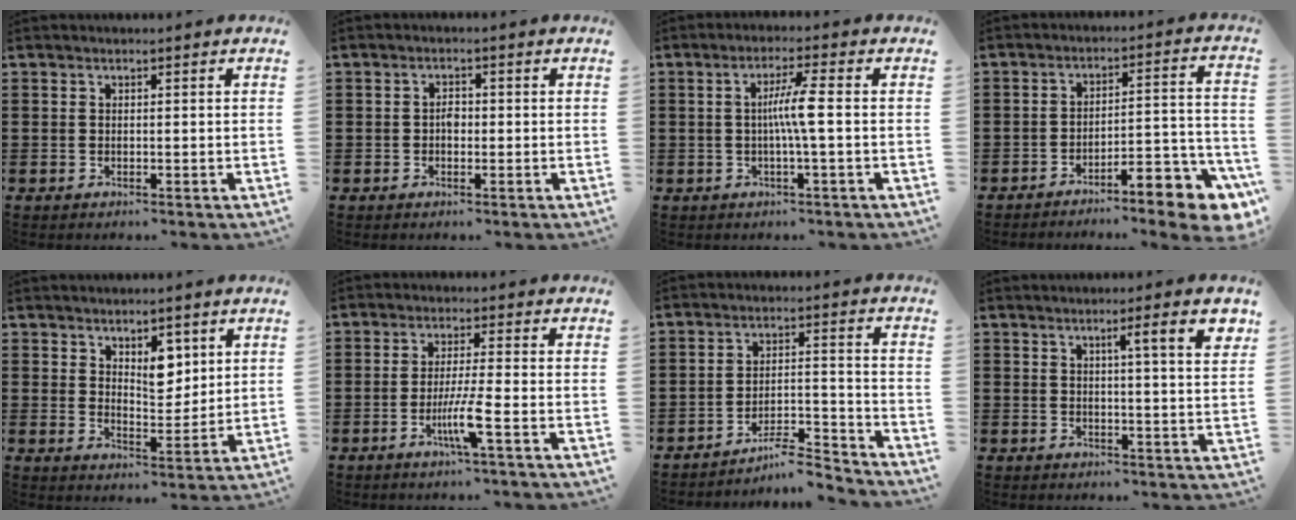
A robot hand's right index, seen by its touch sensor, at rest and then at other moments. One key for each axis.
{"total": 1.7, "fx": -0.3, "fy": 1.0, "fz": 1.3, "tx": -0.026, "ty": 0.003, "tz": -0.006}
{"total": 4.8, "fx": -0.3, "fy": -0.6, "fz": 4.7, "tx": -0.086, "ty": -0.006, "tz": -0.011}
{"total": 7.3, "fx": -6.1, "fy": 0.7, "fz": 3.9, "tx": -0.056, "ty": 0.001, "tz": -0.113}
{"total": 5.3, "fx": 2.9, "fy": 2.8, "fz": 3.5, "tx": -0.054, "ty": -0.007, "tz": 0.047}
{"total": 5.7, "fx": -2.5, "fy": -0.3, "fz": 5.1, "tx": -0.105, "ty": -0.021, "tz": -0.049}
{"total": 7.5, "fx": -6.6, "fy": 1.3, "fz": 3.4, "tx": -0.048, "ty": 0.009, "tz": -0.123}
{"total": 5.6, "fx": 2.4, "fy": -0.1, "fz": 5.1, "tx": -0.077, "ty": -0.010, "tz": 0.031}